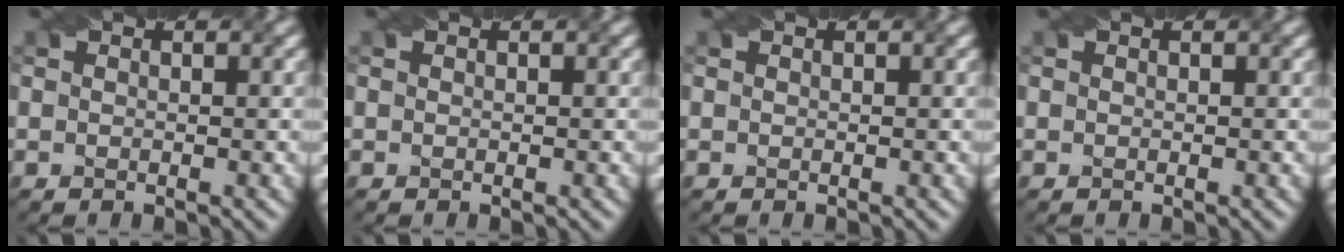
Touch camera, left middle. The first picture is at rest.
{"total": 0.0}
{"total": 0.0}
{"total": 0.0}